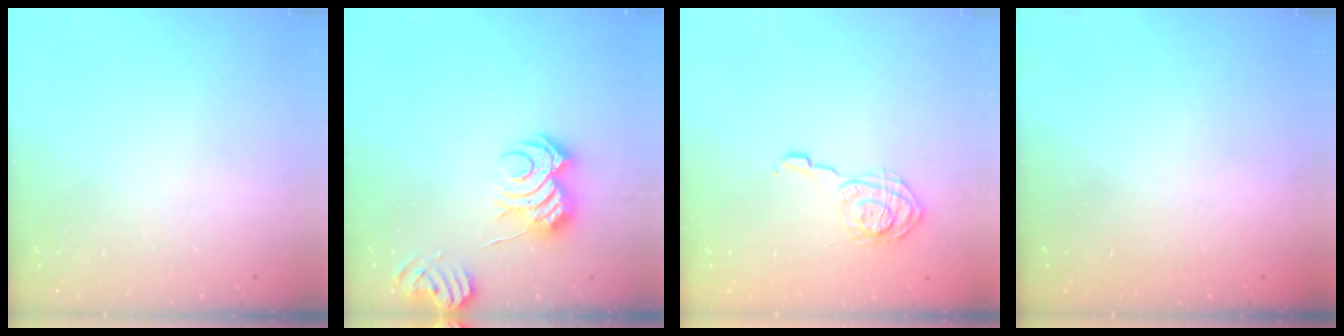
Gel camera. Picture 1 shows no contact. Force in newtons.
{"total": 8.5, "press": 8.5, "slide": 1.0}
{"total": 13.8, "press": 13.8, "slide": 0.5}
{"total": 2.4, "press": 2.3, "slide": 0.8}